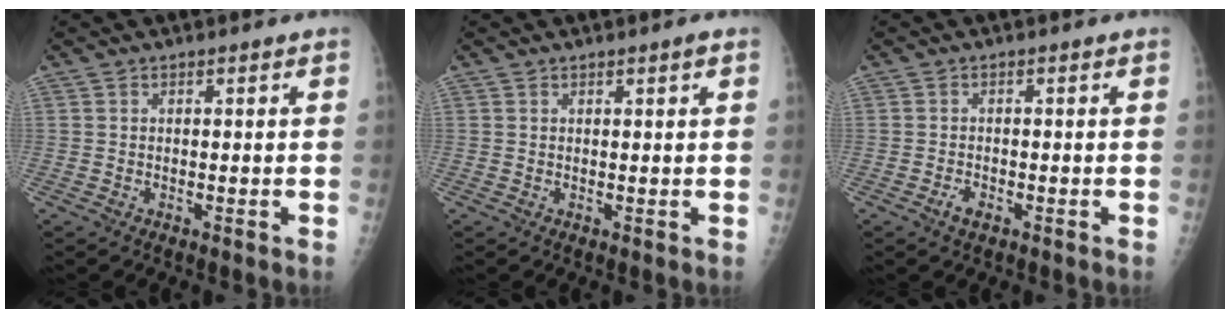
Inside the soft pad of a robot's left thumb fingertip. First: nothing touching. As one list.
[{"total": 0.9, "force": [0.6, 0.1, 0.7], "torque": [-0.008, -0.002, 0.009]}, {"total": 1.8, "force": [-1.0, 1.0, 1.1], "torque": [-0.022, 0.000, -0.018]}]